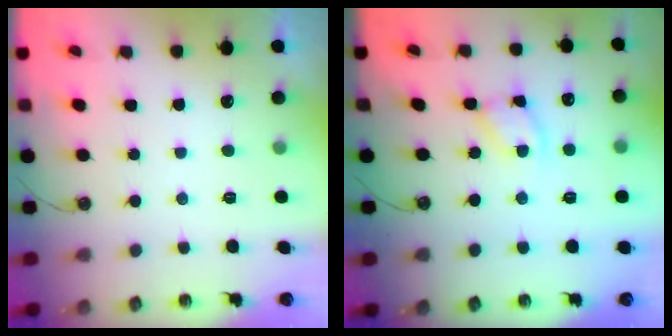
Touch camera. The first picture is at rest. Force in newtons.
{"total": 7.0, "press": 7.0, "slide": 0.4}